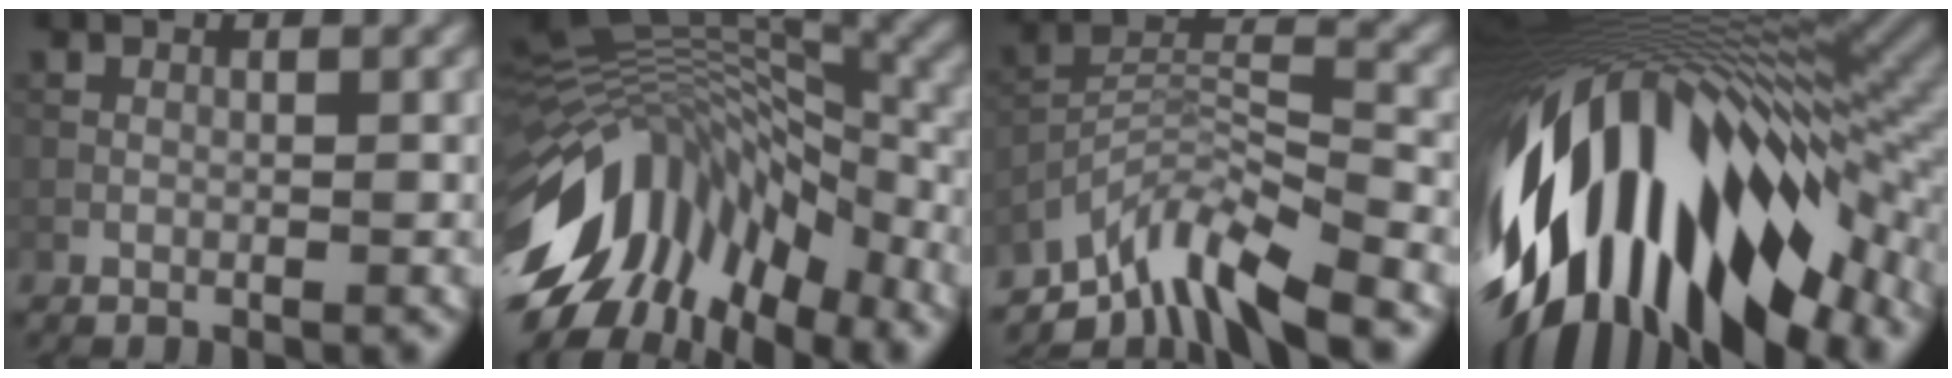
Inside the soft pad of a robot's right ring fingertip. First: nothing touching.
{"total": 14.0, "force": [-5.0, 7.6, 10.6], "torque": [-0.200, 0.020, -0.092]}
{"total": 8.0, "force": [-6.5, 1.8, 4.4], "torque": [-0.079, -0.002, -0.128]}
{"total": 17.2, "force": [-4.7, 8.4, 14.2], "torque": [-0.257, -0.028, -0.081]}